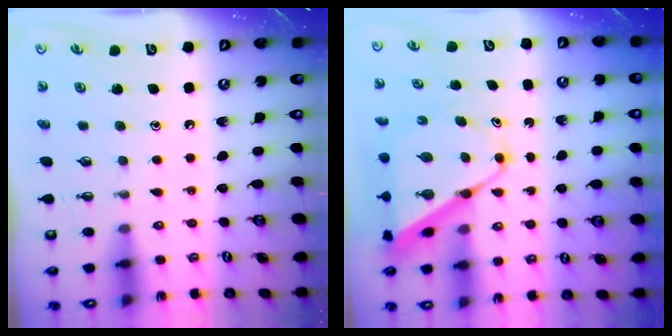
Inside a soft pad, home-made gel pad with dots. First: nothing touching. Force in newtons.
{"total": 11.6, "press": 11.5, "slide": 1.0}